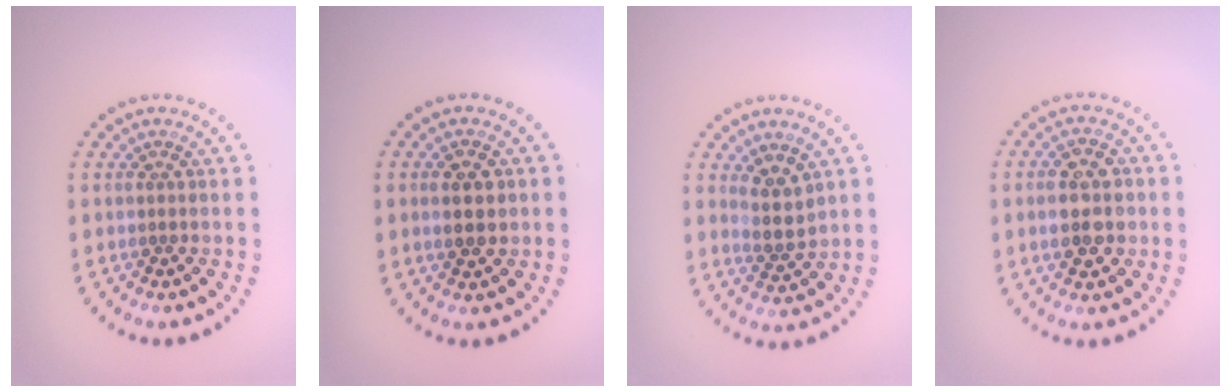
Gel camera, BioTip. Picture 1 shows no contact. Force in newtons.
{"total": 2.7, "press": 2.7, "slide": 0.5}
{"total": 2.5, "press": 2.1, "slide": 1.4}
{"total": 3.4, "press": 3.4, "slide": 0.4}